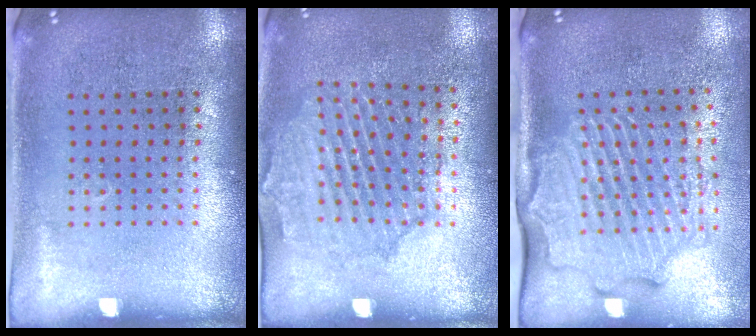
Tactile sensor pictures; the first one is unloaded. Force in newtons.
{"total": 1.6, "press": 1.6, "slide": 0.3}
{"total": 2.6, "press": 2.2, "slide": 1.4}